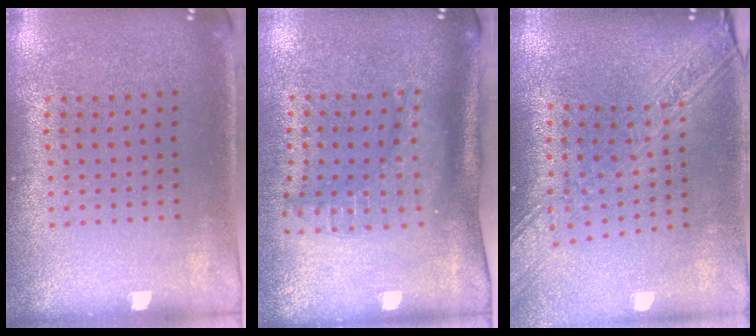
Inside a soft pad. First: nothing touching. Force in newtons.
{"total": 2.1, "press": 1.5, "slide": 1.4}
{"total": 2.7, "press": 2.1, "slide": 1.7}